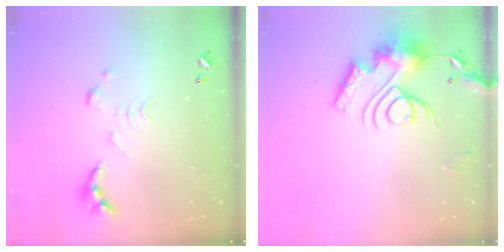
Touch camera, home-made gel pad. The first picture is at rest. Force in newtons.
{"total": 18.0, "press": 18.0, "slide": 1.7}